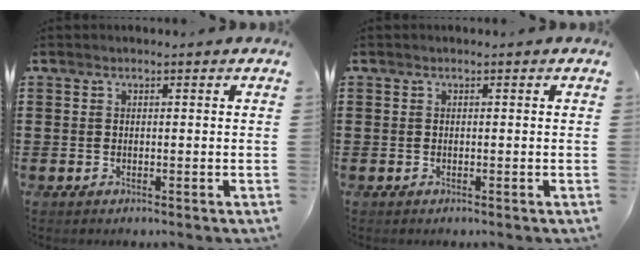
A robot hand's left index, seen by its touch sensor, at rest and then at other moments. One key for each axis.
{"total": 0.0}